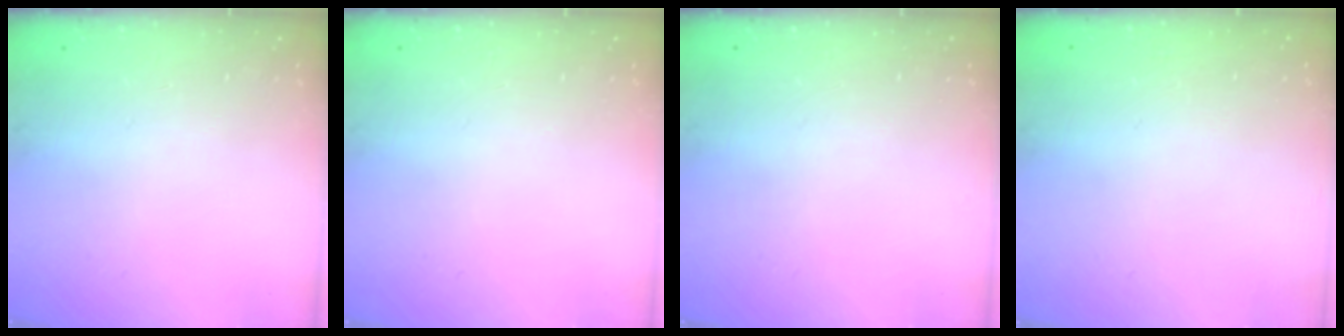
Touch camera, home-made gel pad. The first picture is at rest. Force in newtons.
{"total": 0.0}
{"total": 0.0}
{"total": 0.0}